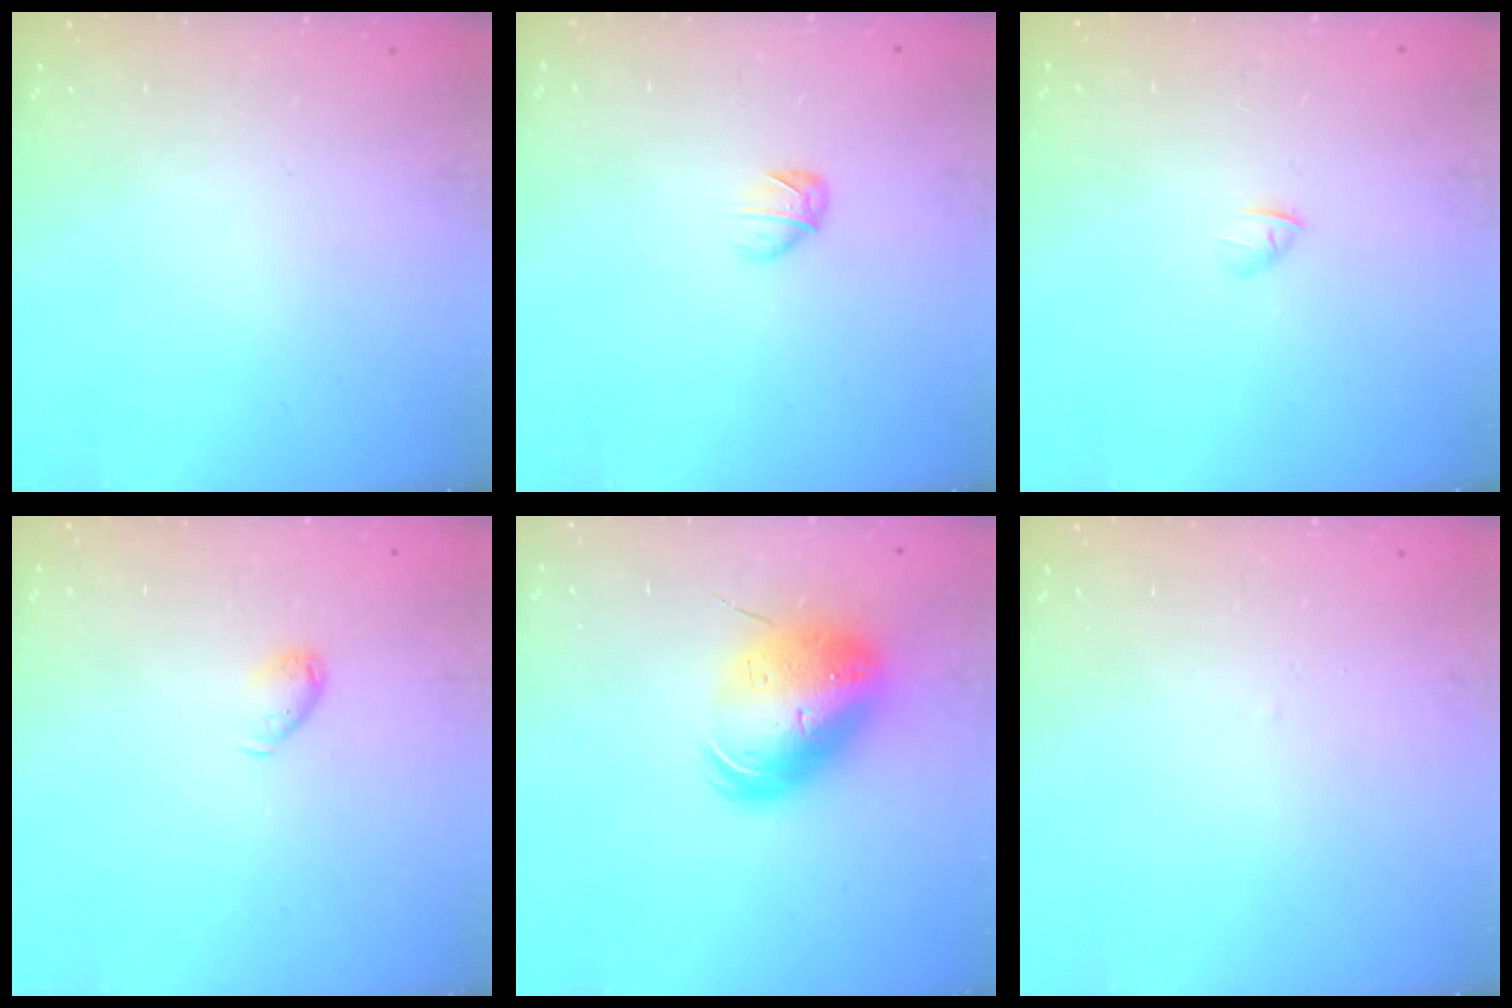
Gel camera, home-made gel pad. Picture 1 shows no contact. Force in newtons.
{"total": 2.7, "press": 2.7, "slide": 0.7}
{"total": 2.8, "press": 2.7, "slide": 0.7}
{"total": 4.8, "press": 4.7, "slide": 1.0}
{"total": 13.3, "press": 13.1, "slide": 2.4}
{"total": 1.6, "press": 1.6, "slide": 0.3}